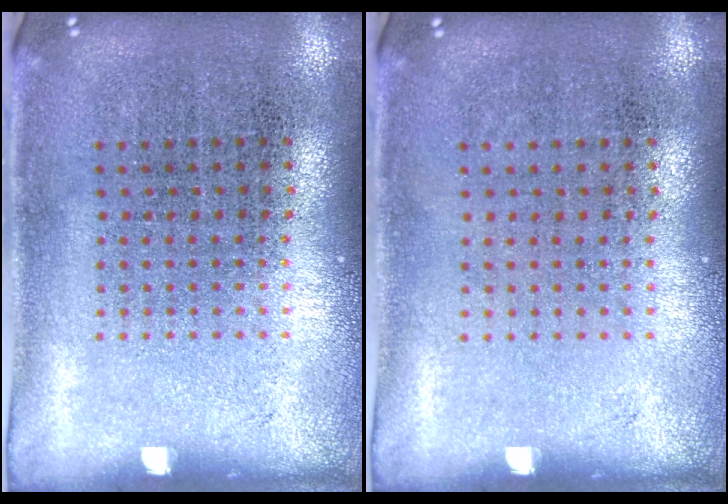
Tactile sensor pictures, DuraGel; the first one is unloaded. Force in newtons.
{"total": 0.0}